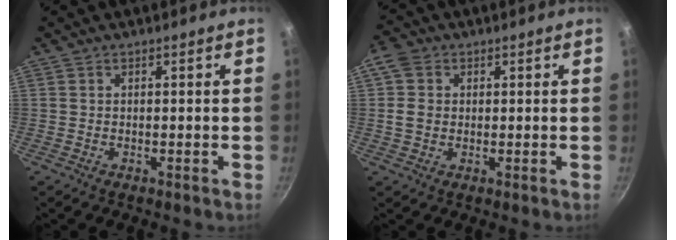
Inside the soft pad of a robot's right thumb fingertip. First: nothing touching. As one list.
[{"total": 4.9, "force": [0.6, 4.1, 2.6], "torque": [-0.034, 0.003, 0.001]}]